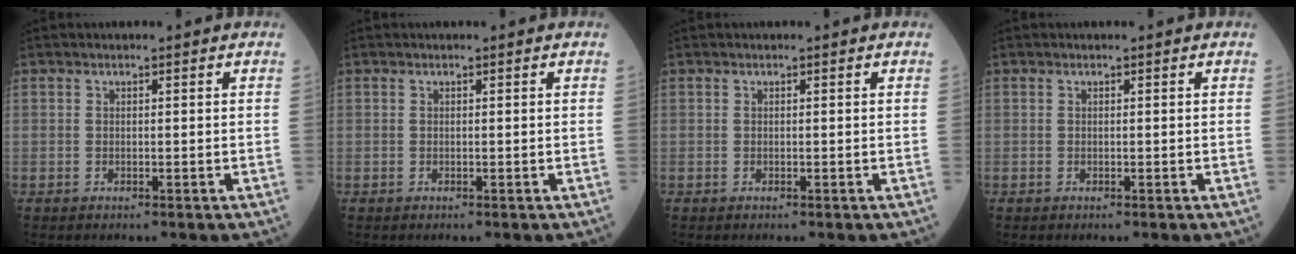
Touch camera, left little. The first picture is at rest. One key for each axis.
{"total": 0.0}
{"total": 0.0}
{"total": 0.0}